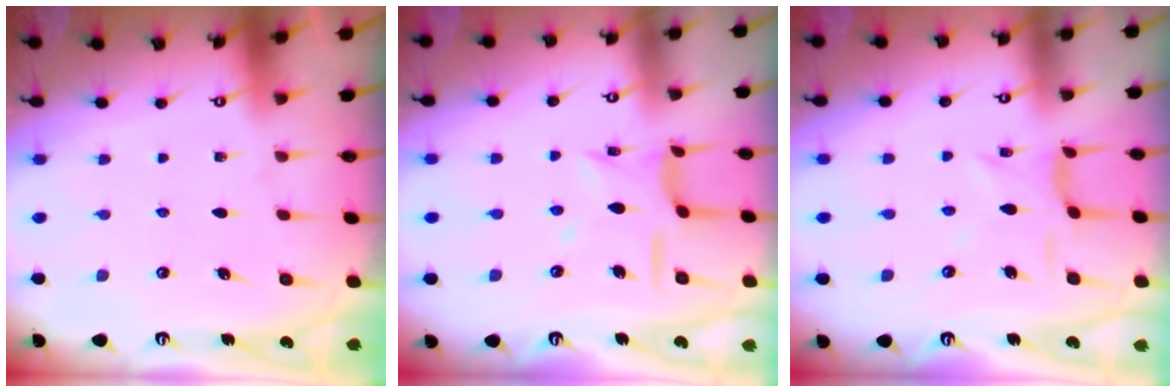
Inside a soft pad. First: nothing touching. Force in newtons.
{"total": 8.4, "press": 8.3, "slide": 0.5}
{"total": 5.2, "press": 5.2, "slide": 0.6}